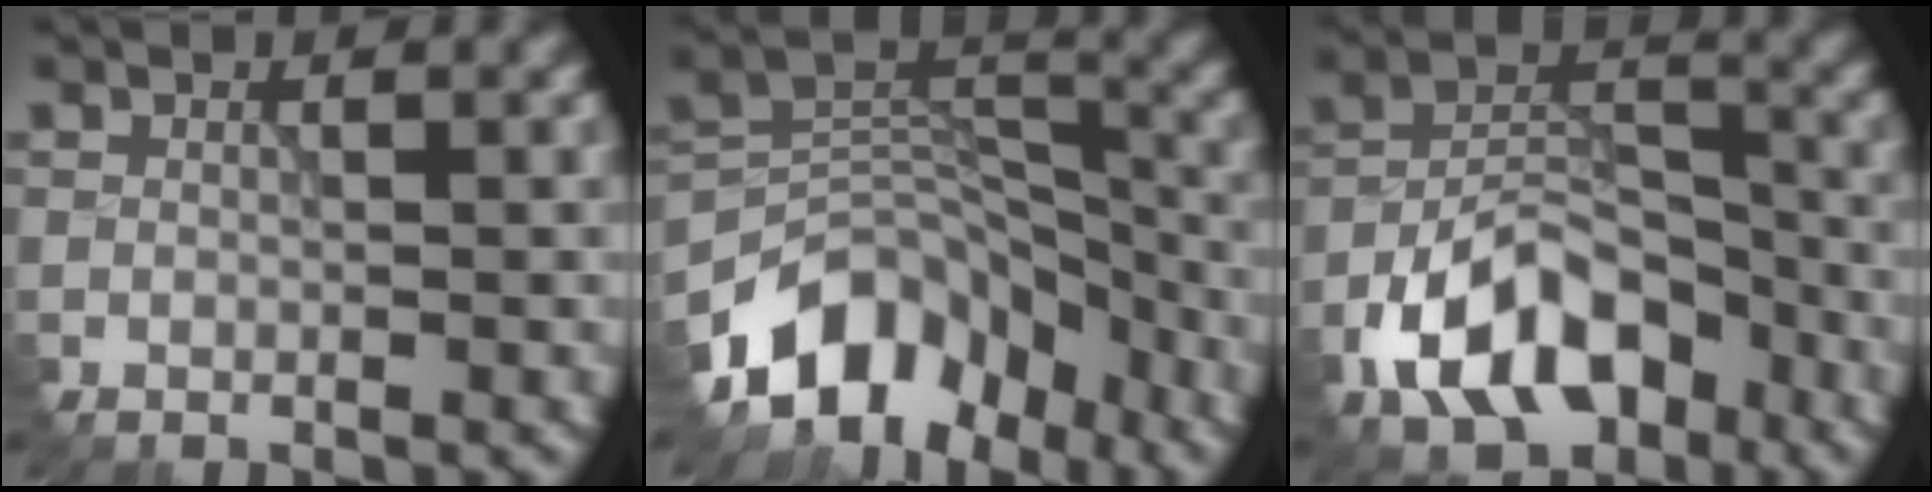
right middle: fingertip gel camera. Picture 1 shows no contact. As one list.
[{"total": 9.1, "force": [-6.7, 5.4, 3.0], "torque": [-0.046, 0.010, -0.123]}, {"total": 8.3, "force": [-5.4, 4.5, 4.4], "torque": [-0.086, 0.012, -0.100]}]